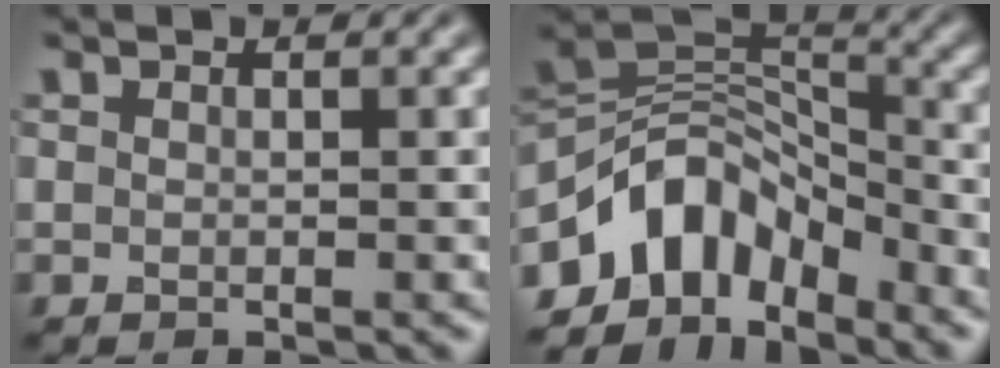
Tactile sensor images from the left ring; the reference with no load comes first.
{"total": 7.7, "force": [-5.1, 4.3, 3.7], "torque": [-0.047, 0.008, -0.104]}